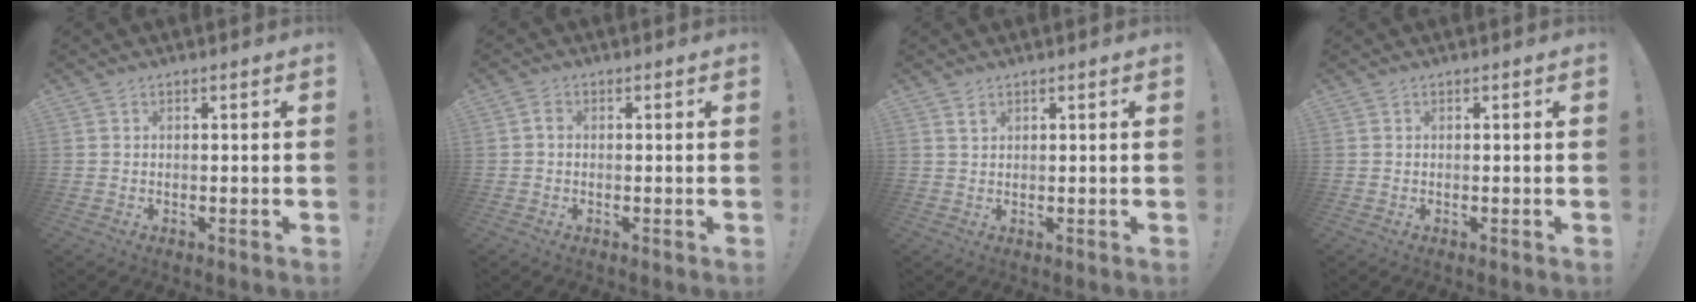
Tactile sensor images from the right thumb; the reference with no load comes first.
{"total": 1.6, "force": [-0.1, 1.2, 1.0], "torque": [-0.028, 0.010, -0.001]}
{"total": 1.4, "force": [0.9, 0.4, 1.0], "torque": [-0.017, -0.001, 0.016]}
{"total": 0.0}